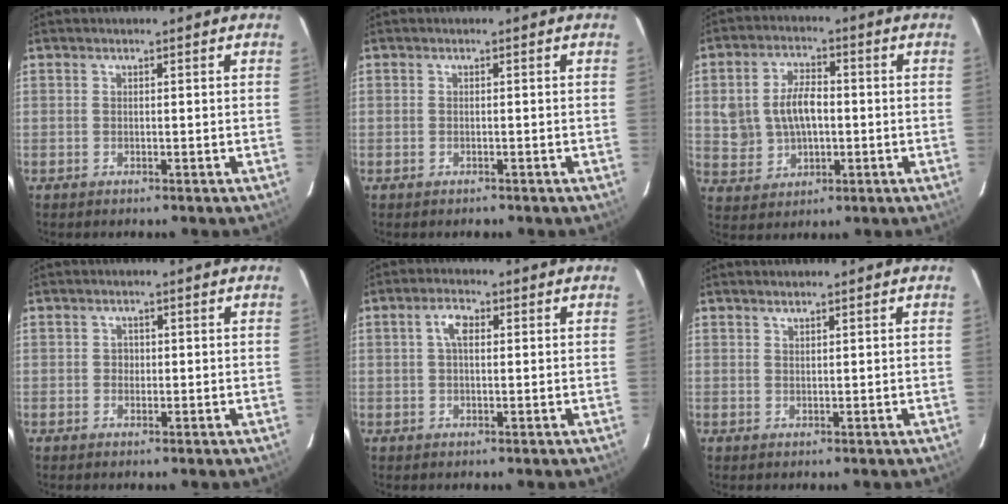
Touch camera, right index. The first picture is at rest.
{"total": 0.8, "force": [-0.6, 0.5, 0.1], "torque": [-0.004, 0.001, -0.008]}
{"total": 9.3, "force": [0.2, 6.4, 6.7], "torque": [-0.141, 0.017, 0.018]}
{"total": 1.1, "force": [-0.2, 1.1, 0.1], "torque": [0.001, 0.002, -0.001]}
{"total": 3.2, "force": [0.8, 1.5, 2.7], "torque": [-0.053, 0.011, 0.015]}
{"total": 1.0, "force": [0.9, 0.0, 0.3], "torque": [-0.006, 0.001, 0.016]}